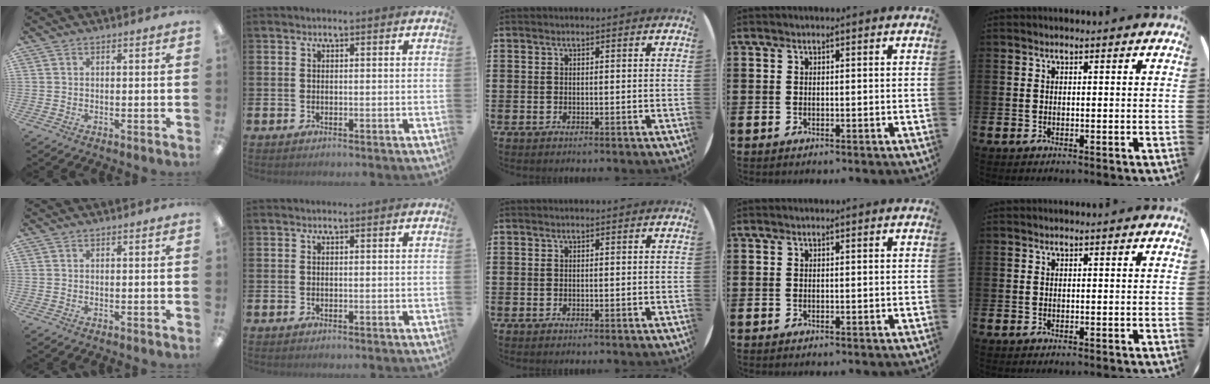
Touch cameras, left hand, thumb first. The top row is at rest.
{}